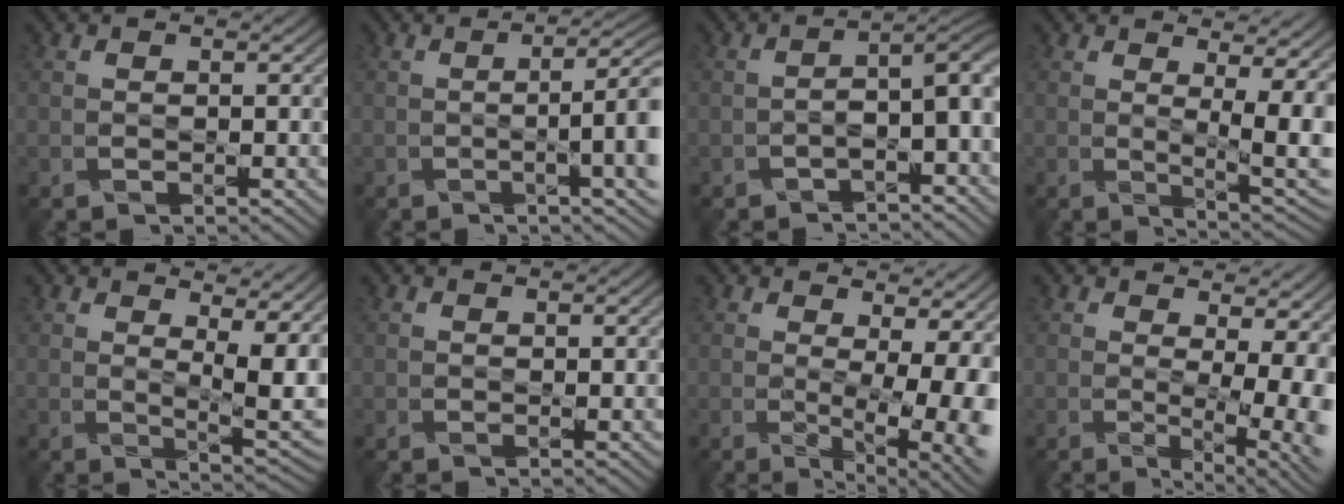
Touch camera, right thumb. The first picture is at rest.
{"total": 7.0, "force": [-0.6, 1.3, 6.9], "torque": [-0.095, 0.007, -0.006]}
{"total": 4.7, "force": [-2.3, 1.2, 3.9], "torque": [-0.058, 0.006, -0.037]}
{"total": 7.4, "force": [1.7, 3.2, 6.5], "torque": [-0.093, 0.002, 0.034]}
{"total": 8.2, "force": [3.2, 3.5, 6.7], "torque": [-0.102, 0.002, 0.055]}
{"total": 0.7, "force": [0.1, 0.3, 0.6], "torque": [-0.014, 0.001, 0.001]}
{"total": 10.4, "force": [-0.1, 4.8, 9.2], "torque": [-0.122, -0.008, 0.019]}
{"total": 8.8, "force": [0.2, 4.2, 7.7], "torque": [-0.096, -0.004, 0.020]}